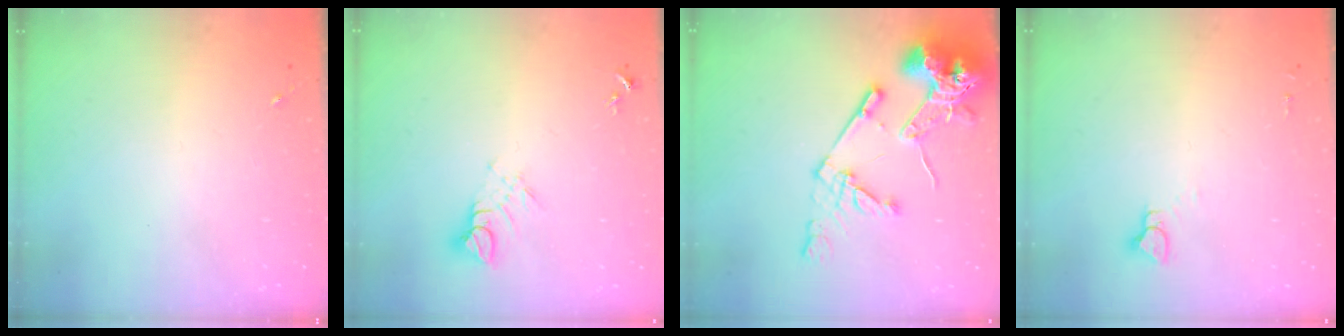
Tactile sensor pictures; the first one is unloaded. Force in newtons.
{"total": 6.6, "press": 6.6, "slide": 0.5}
{"total": 16.7, "press": 16.5, "slide": 2.1}
{"total": 3.3, "press": 3.3, "slide": 0.2}